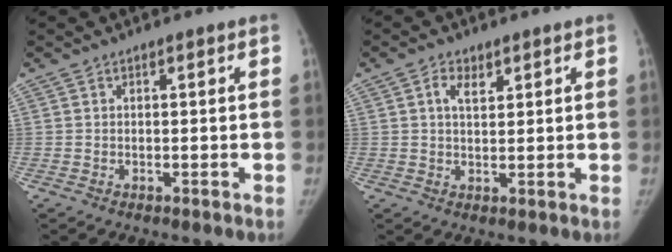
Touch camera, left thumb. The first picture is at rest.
{"total": 3.4, "force": [1.7, 1.9, 2.3], "torque": [-0.033, -0.006, 0.029]}